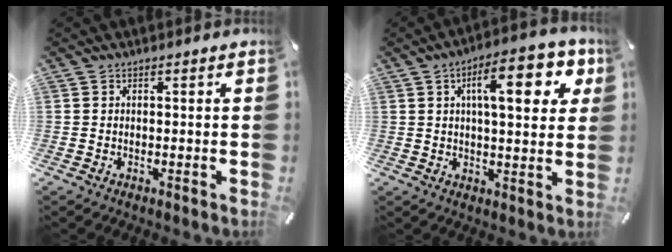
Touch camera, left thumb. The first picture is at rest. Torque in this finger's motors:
{"motor_torque": [2.48, 2.53, 1.05, -0.95, 0.48]}